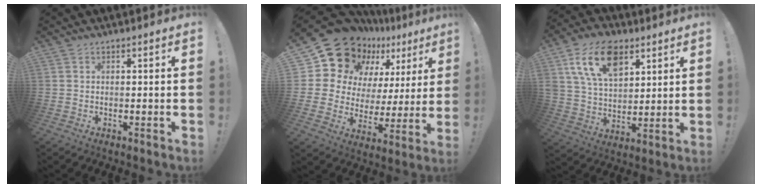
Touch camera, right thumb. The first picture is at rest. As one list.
[{"total": 18.2, "force": [13.7, 10.0, 6.7], "torque": [-0.114, -0.108, 0.270]}, {"total": 16.9, "force": [8.3, 10.3, 10.5], "torque": [-0.188, -0.026, 0.153]}]